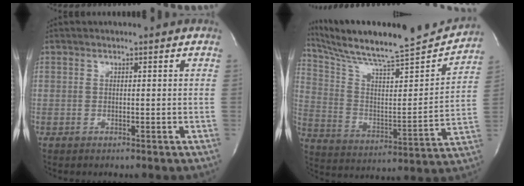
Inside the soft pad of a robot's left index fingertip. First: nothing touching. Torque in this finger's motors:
{"motor_torque": [0.30, -0.53, 0.24, 0.05]}